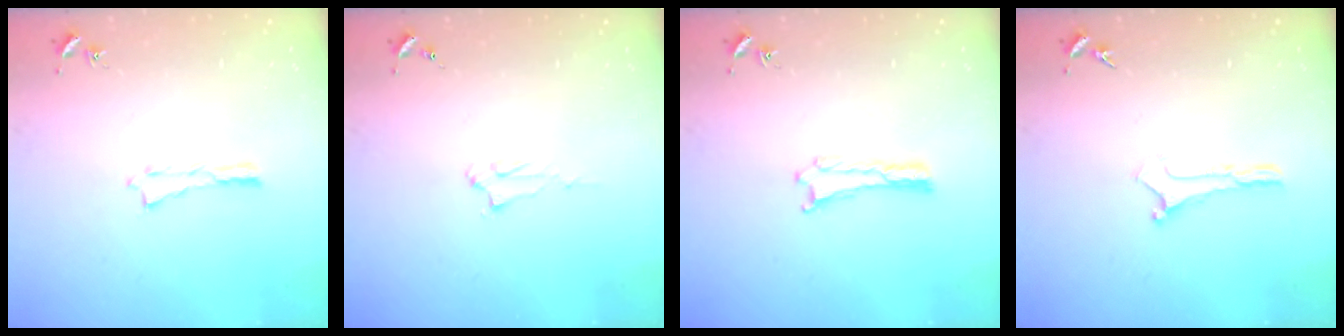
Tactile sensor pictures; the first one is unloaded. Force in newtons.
{"total": 2.0, "press": 2.0, "slide": 0.2}
{"total": 0.0}
{"total": 0.0}